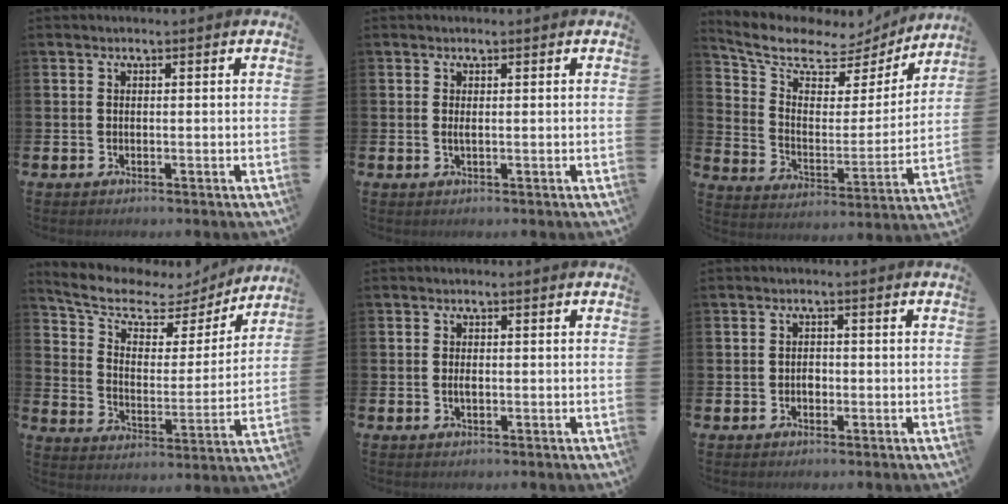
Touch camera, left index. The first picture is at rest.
{"total": 0.6, "force": [0.1, 0.1, 0.6], "torque": [-0.007, -0.003, 0.001]}
{"total": 9.2, "force": [7.8, 3.8, 3.0], "torque": [-0.096, -0.057, 0.130]}
{"total": 8.1, "force": [6.4, 3.7, 3.4], "torque": [-0.091, -0.043, 0.104]}
{"total": 1.0, "force": [-0.1, 0.4, 0.8], "torque": [-0.013, 0.001, -0.004]}
{"total": 1.3, "force": [-0.4, 1.0, 0.7], "torque": [-0.010, 0.004, -0.009]}